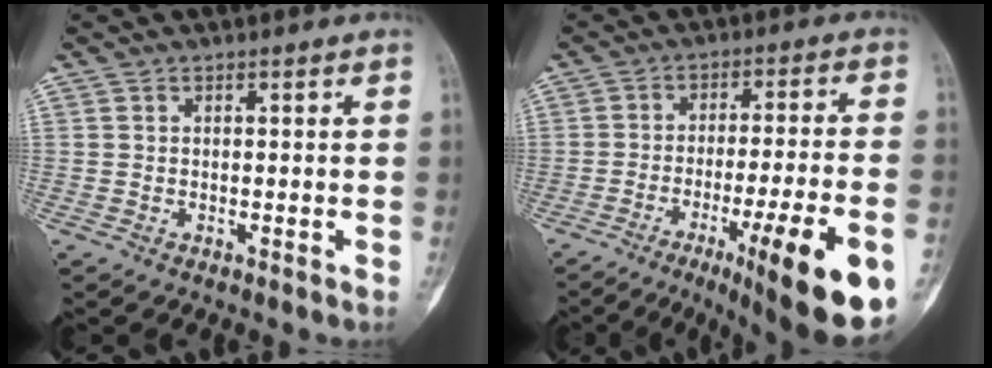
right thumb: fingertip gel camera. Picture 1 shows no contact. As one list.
[{"total": 19.1, "force": [-9.1, 2.5, 16.6], "torque": [-0.199, 0.018, -0.130]}]